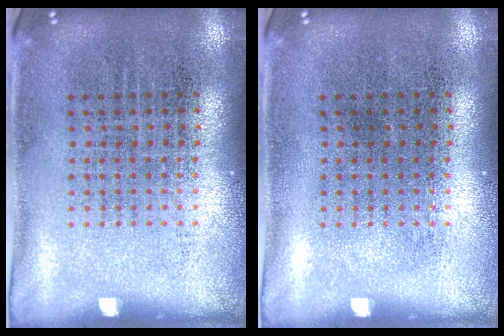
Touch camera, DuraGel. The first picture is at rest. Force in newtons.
{"total": 0.0}